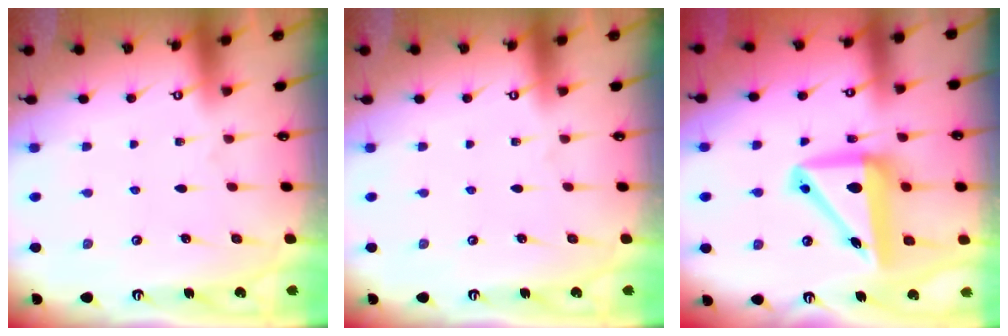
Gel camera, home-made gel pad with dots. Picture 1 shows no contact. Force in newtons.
{"total": 0.0}
{"total": 12.5, "press": 12.3, "slide": 2.4}